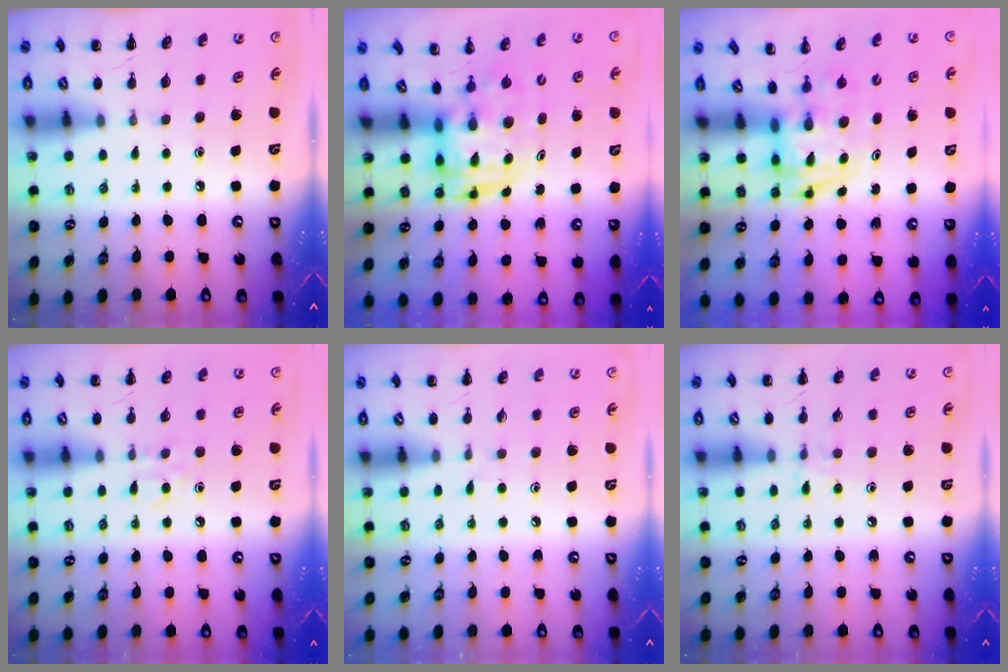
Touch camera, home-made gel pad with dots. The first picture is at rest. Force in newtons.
{"total": 3.7, "press": 3.6, "slide": 0.7}
{"total": 2.8, "press": 2.8, "slide": 0.5}
{"total": 4.6, "press": 4.5, "slide": 1.1}
{"total": 3.9, "press": 3.6, "slide": 1.5}
{"total": 5.9, "press": 5.7, "slide": 1.5}